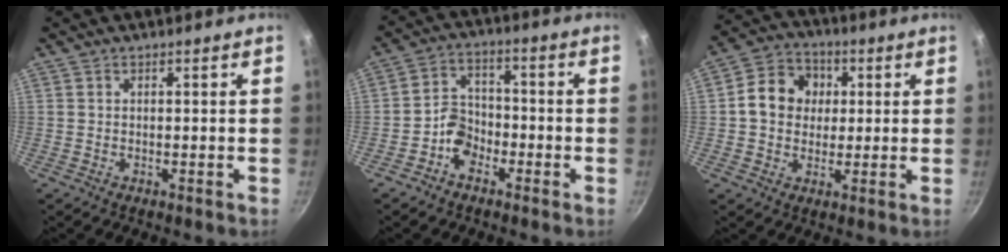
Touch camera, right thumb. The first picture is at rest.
{"total": 6.2, "force": [-3.3, 4.5, 2.8], "torque": [-0.022, 0.039, -0.068]}
{"total": 10.3, "force": [1.4, 8.8, 5.1], "torque": [-0.060, 0.014, 0.008]}